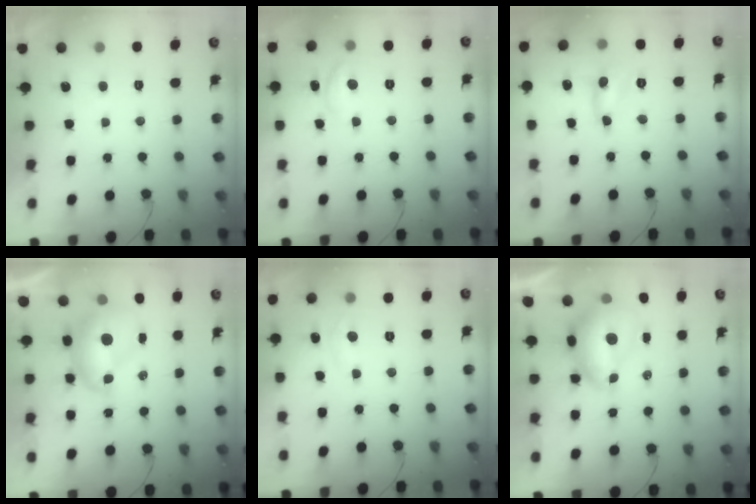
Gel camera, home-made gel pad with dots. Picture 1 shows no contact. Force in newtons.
{"total": 8.2, "press": 8.2, "slide": 0.7}
{"total": 2.7, "press": 2.7, "slide": 0.1}
{"total": 9.1, "press": 9.1, "slide": 0.8}
{"total": 3.1, "press": 3.0, "slide": 0.4}
{"total": 8.1, "press": 8.0, "slide": 1.0}